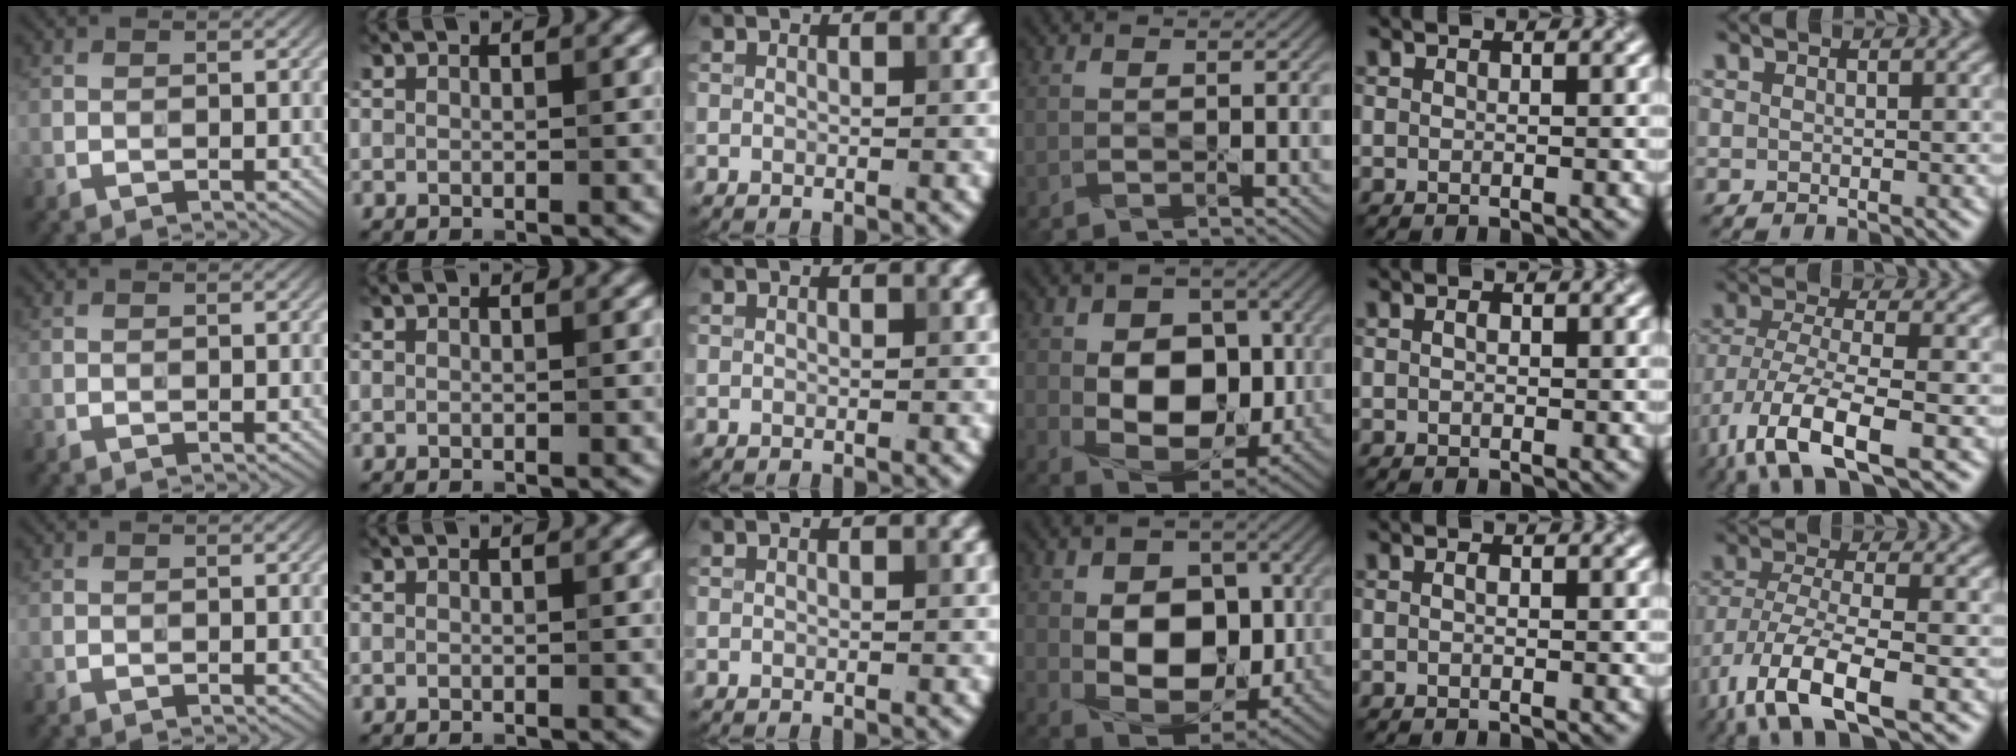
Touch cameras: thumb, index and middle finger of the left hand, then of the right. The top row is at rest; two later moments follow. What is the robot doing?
{"motion": "wipe", "object": "phone"}